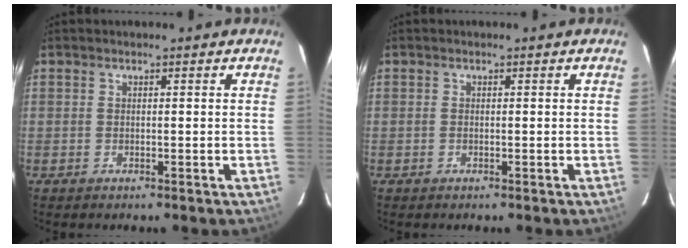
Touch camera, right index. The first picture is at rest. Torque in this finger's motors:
{"motor_torque": [0.05, 0.02, -0.01, -0.01]}